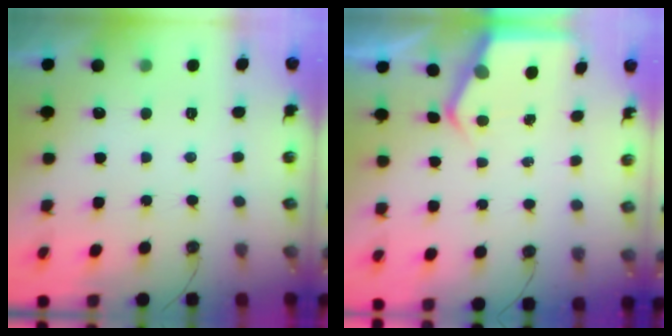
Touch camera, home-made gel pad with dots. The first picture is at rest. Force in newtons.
{"total": 4.3, "press": 4.3, "slide": 0.4}